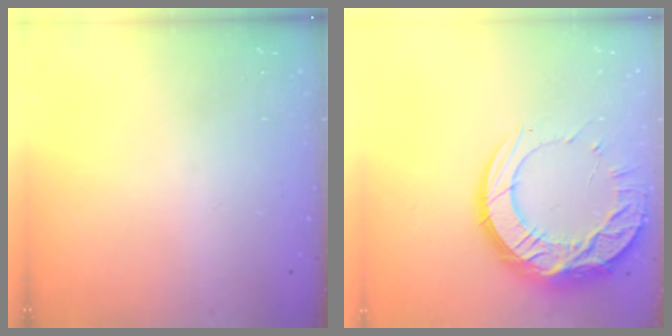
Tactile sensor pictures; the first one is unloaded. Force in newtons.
{"total": 18.6, "press": 18.6, "slide": 1.4}